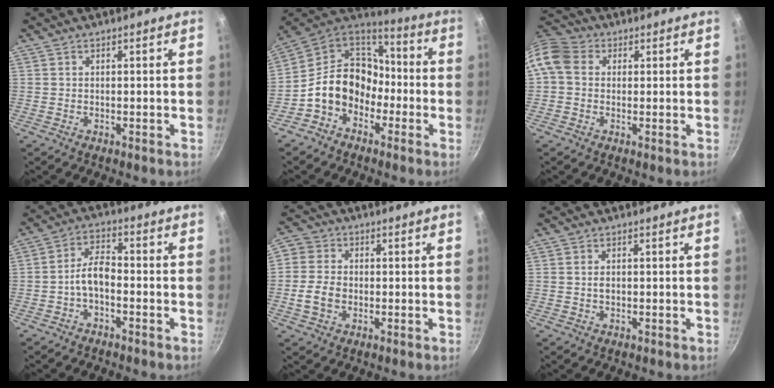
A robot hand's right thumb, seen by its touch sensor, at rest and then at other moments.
{"total": 15.8, "force": [-4.4, 12.6, 8.4], "torque": [-0.106, 0.069, -0.093]}
{"total": 9.6, "force": [1.3, 8.0, 5.2], "torque": [-0.097, 0.021, 0.007]}
{"total": 5.4, "force": [-2.1, 2.7, 4.2], "torque": [-0.075, 0.035, -0.043]}
{"total": 7.2, "force": [-1.1, 6.0, 4.0], "torque": [-0.055, 0.007, -0.033]}
{"total": 1.6, "force": [0.1, 1.1, 1.1], "torque": [-0.017, 0.003, 0.001]}